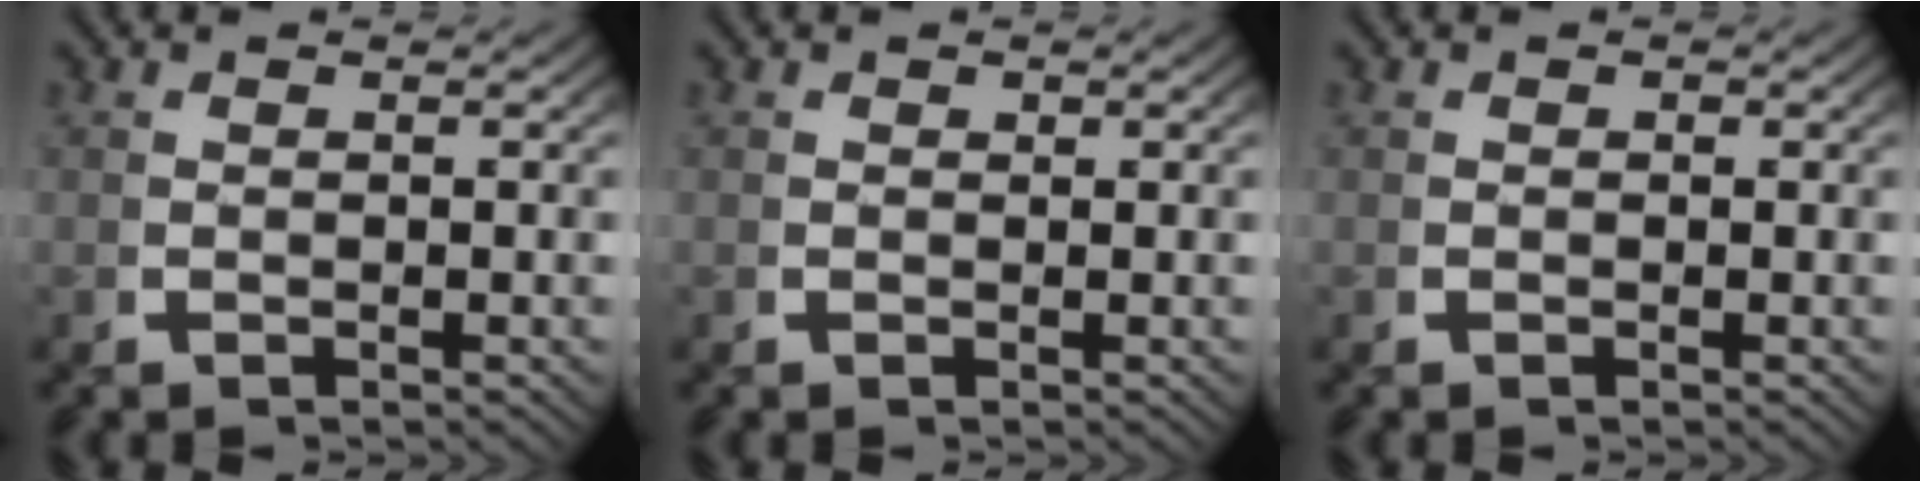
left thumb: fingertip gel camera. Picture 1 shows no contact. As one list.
[{"total": 0.5, "force": [0.3, 0.4, 0.2], "torque": [0.000, -0.002, 0.006]}, {"total": 0.0}]